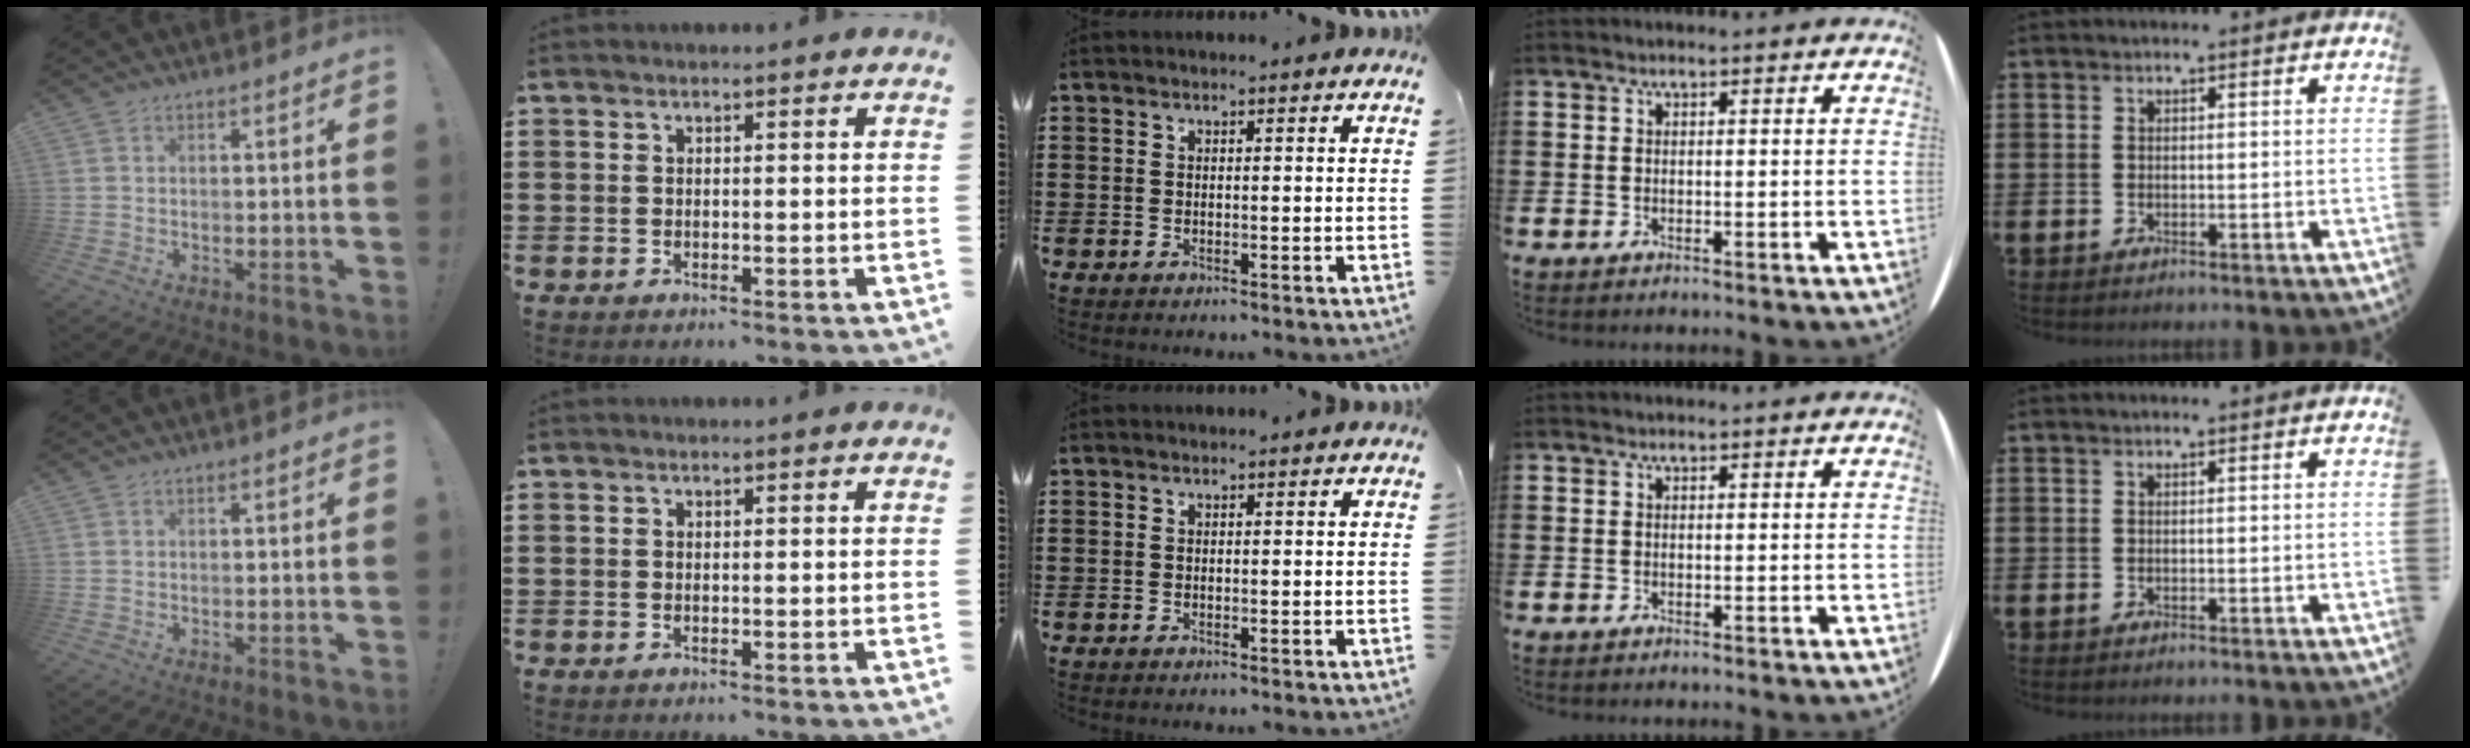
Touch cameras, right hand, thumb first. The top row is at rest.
{}